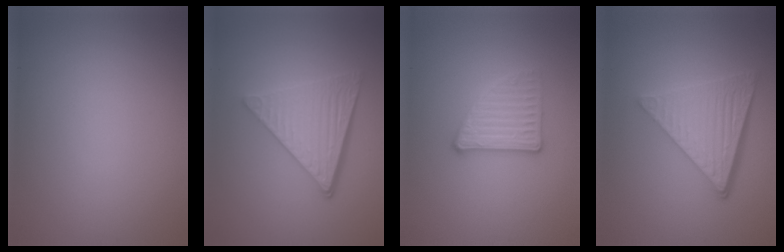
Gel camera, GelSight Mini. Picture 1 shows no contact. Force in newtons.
{"total": 5.7, "press": 4.0, "slide": 4.1}
{"total": 2.8, "press": 2.7, "slide": 0.7}
{"total": 6.3, "press": 4.2, "slide": 4.6}